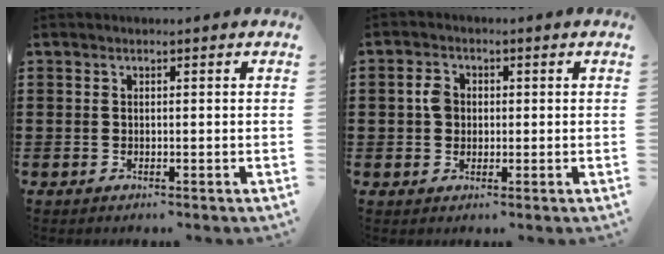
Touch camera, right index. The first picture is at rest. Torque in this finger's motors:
{"motor_torque": [0.11, 0.10, 0.06, 0.05]}